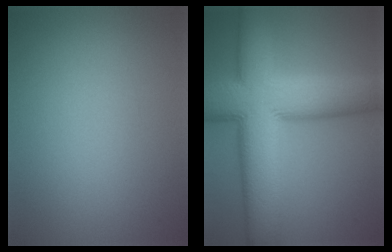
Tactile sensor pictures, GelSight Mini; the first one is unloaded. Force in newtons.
{"total": 13.7, "press": 13.7, "slide": 0.8}